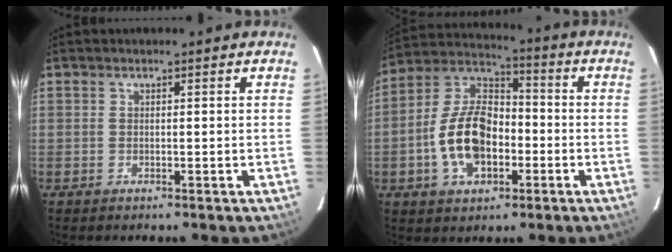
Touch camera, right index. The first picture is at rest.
{"total": 14.4, "force": [-3.9, 8.7, 10.8], "torque": [-0.218, 0.020, -0.065]}